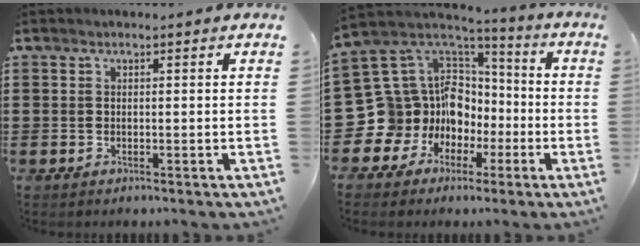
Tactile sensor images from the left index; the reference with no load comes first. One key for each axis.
{"total": 14.2, "fx": -2.5, "fy": 13.5, "fz": 3.9, "tx": -0.130, "ty": -0.036, "tz": -0.012}